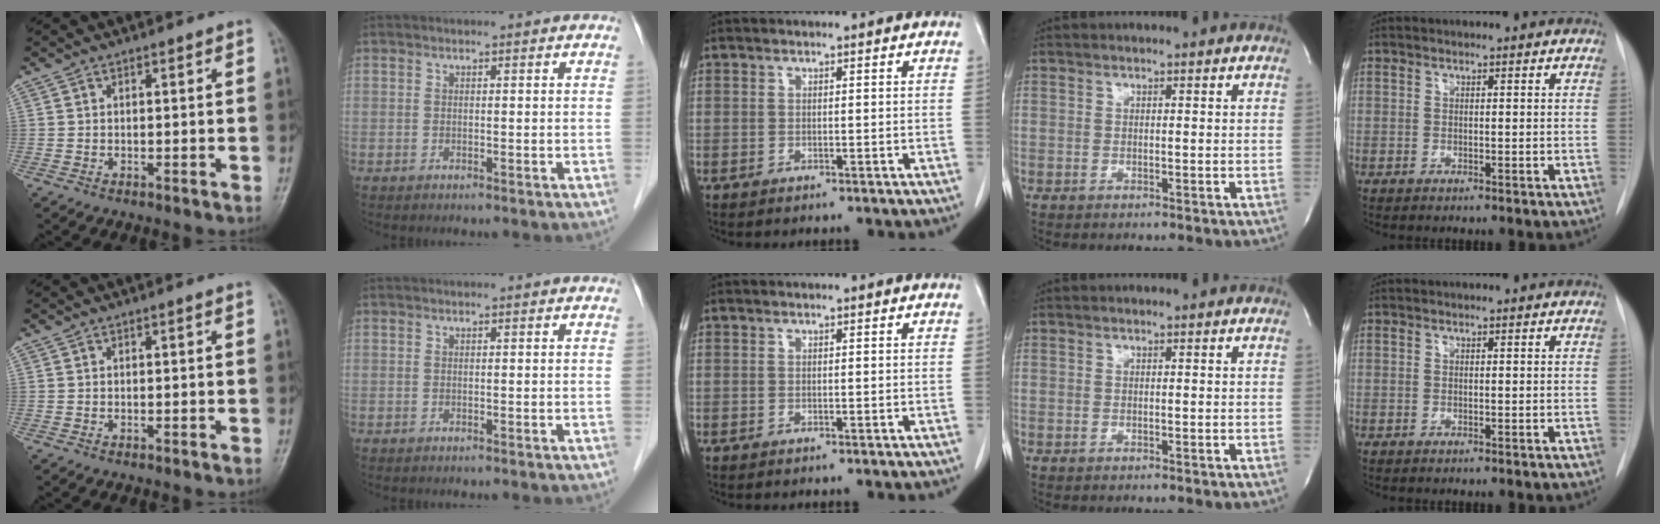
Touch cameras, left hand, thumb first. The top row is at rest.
{}